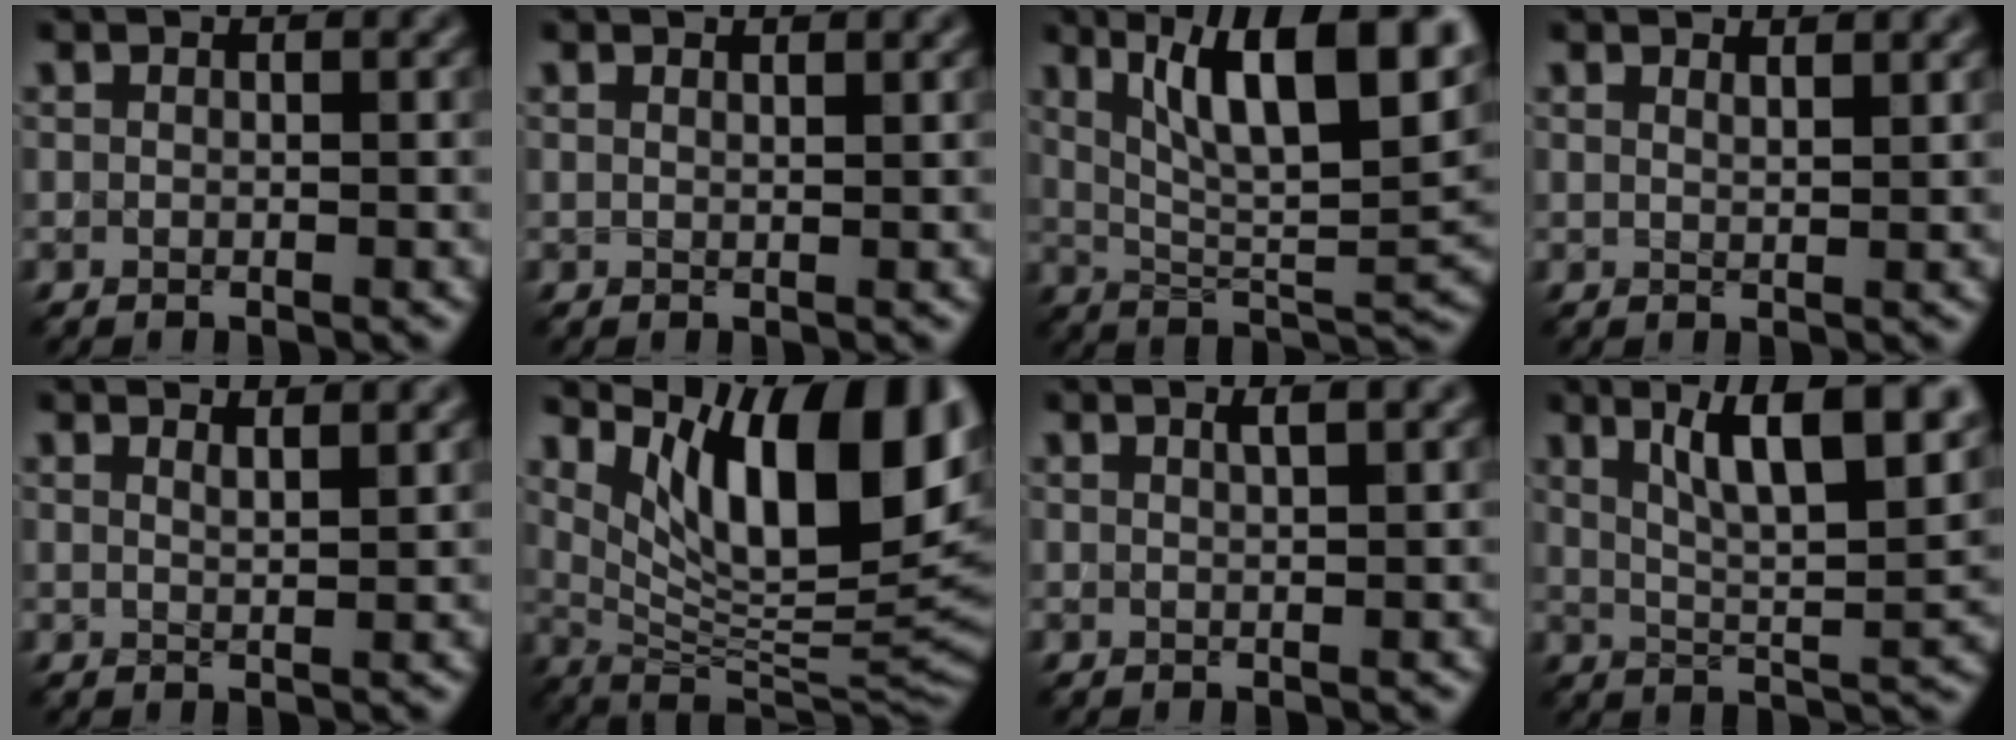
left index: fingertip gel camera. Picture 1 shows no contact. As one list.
[{"total": 1.1, "force": [0.9, 0.2, 0.5], "torque": [-0.004, 0.000, 0.010]}, {"total": 13.2, "force": [6.1, 4.3, 10.9], "torque": [-0.161, 0.008, 0.100]}, {"total": 1.7, "force": [1.4, 0.5, 0.8], "torque": [-0.005, 0.002, 0.015]}, {"total": 2.1, "force": [1.7, 0.6, 1.1], "torque": [-0.006, 0.004, 0.018]}, {"total": 14.1, "force": [6.0, 5.0, 11.8], "torque": [-0.160, -0.002, 0.103]}, {"total": 1.9, "force": [1.0, 0.5, 1.5], "torque": [-0.017, 0.004, 0.008]}, {"total": 10.9, "force": [5.2, 3.3, 9.0], "torque": [-0.121, 0.012, 0.078]}]